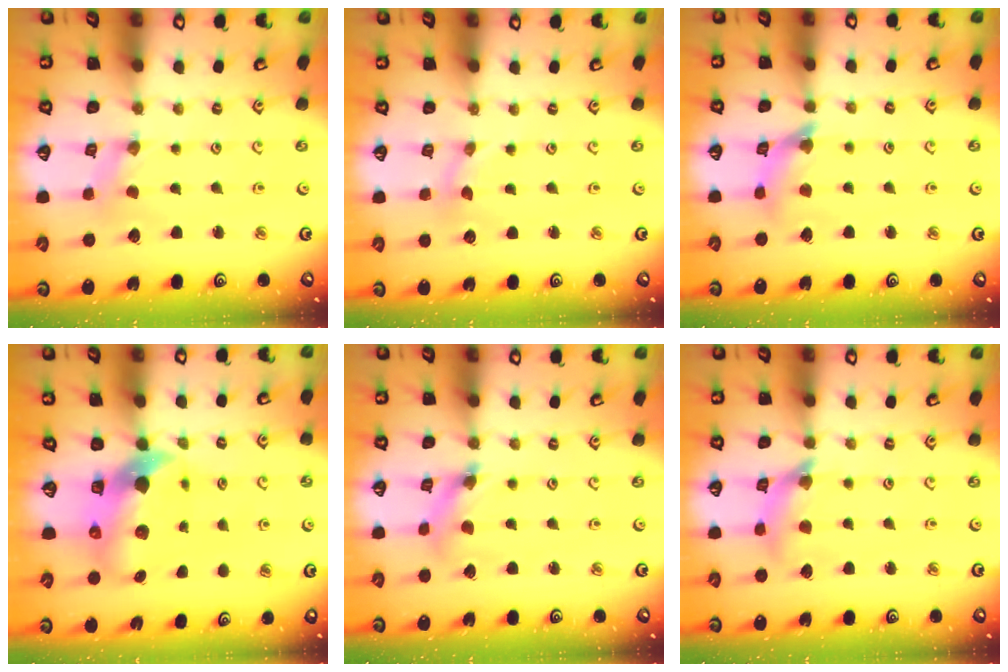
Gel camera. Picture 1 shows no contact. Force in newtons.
{"total": 0.0}
{"total": 7.3, "press": 7.3, "slide": 0.7}
{"total": 8.8, "press": 8.7, "slide": 1.2}
{"total": 4.8, "press": 4.8, "slide": 0.5}
{"total": 10.2, "press": 10.1, "slide": 1.3}